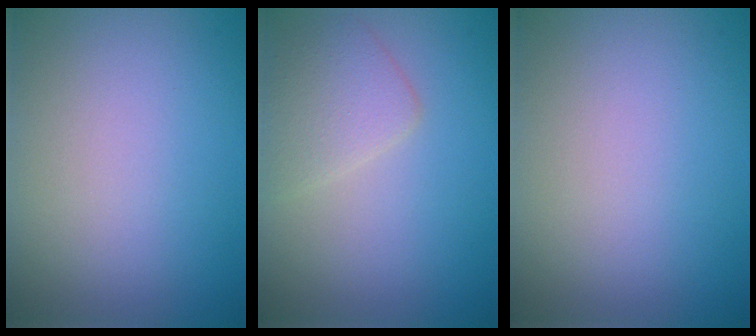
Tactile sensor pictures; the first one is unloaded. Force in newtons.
{"total": 2.8, "press": 2.8, "slide": 0.2}
{"total": 0.0}